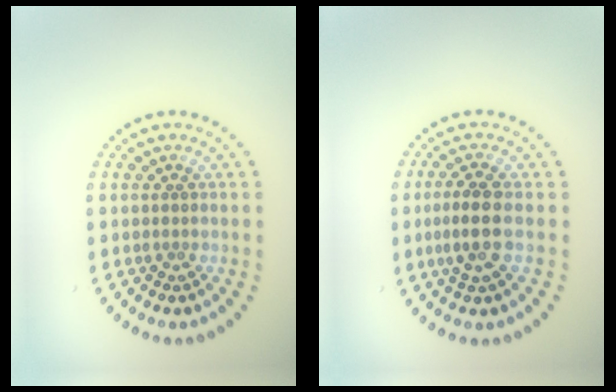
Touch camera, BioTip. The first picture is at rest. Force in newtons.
{"total": 3.0, "press": 2.8, "slide": 1.1}